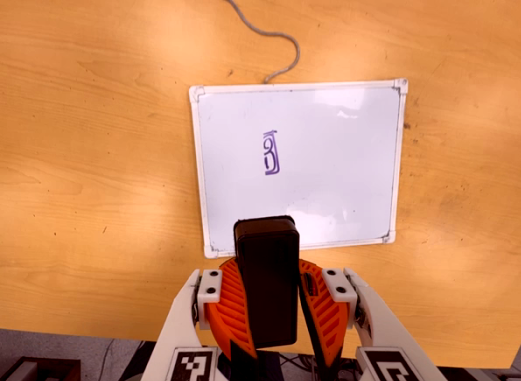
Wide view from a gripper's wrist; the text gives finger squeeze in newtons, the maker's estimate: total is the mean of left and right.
{"total": 11.5, "left": 10.6, "right": 12.3}